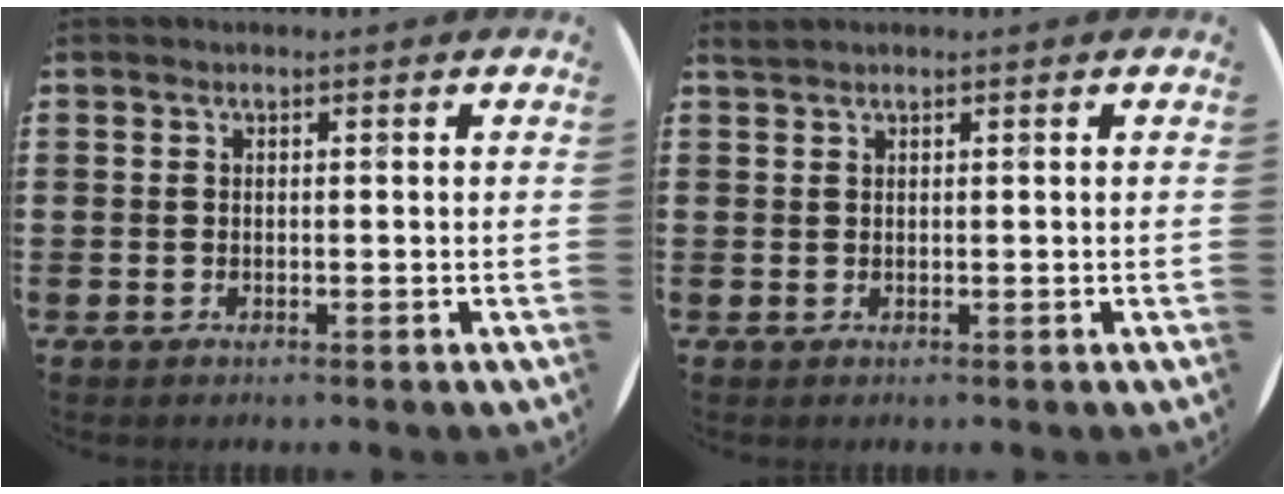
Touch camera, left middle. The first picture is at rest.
{"total": 0.6, "force": [0.6, -0.1, 0.0], "torque": [-0.001, -0.001, 0.013]}